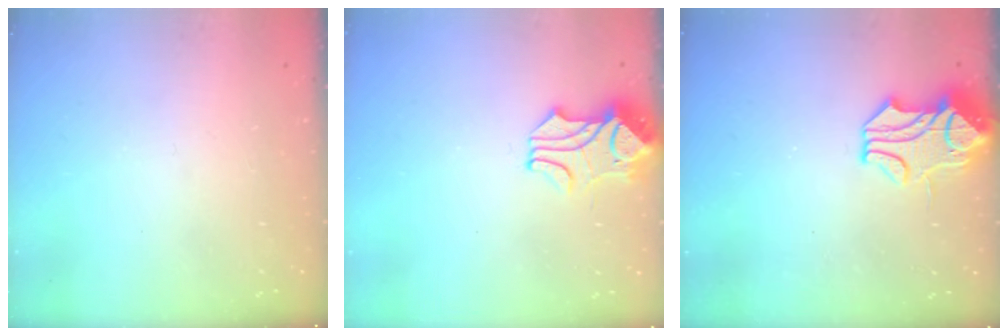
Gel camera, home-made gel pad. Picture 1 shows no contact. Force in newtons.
{"total": 2.0, "press": 1.8, "slide": 0.8}
{"total": 2.1, "press": 1.5, "slide": 1.5}